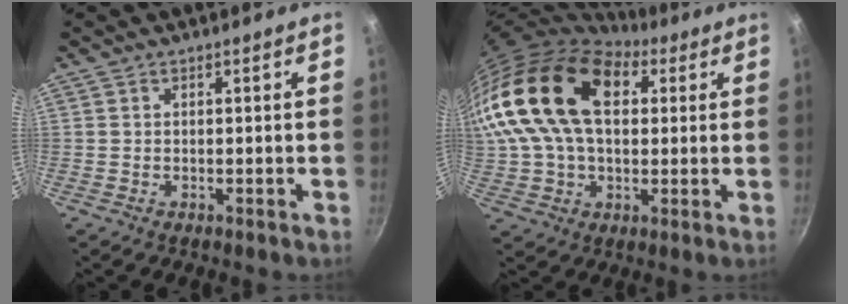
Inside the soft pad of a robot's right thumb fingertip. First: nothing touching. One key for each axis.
{"total": 24.7, "fx": 6.2, "fy": 15.7, "fz": 18.1, "tx": -0.347, "ty": 0.023, "tz": 0.100}